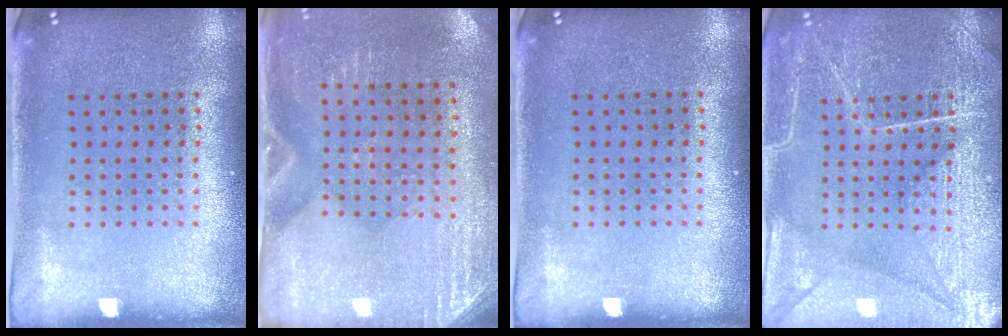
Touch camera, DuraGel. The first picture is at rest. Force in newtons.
{"total": 2.8, "press": 2.5, "slide": 1.3}
{"total": 0.0}
{"total": 6.7, "press": 6.6, "slide": 0.8}